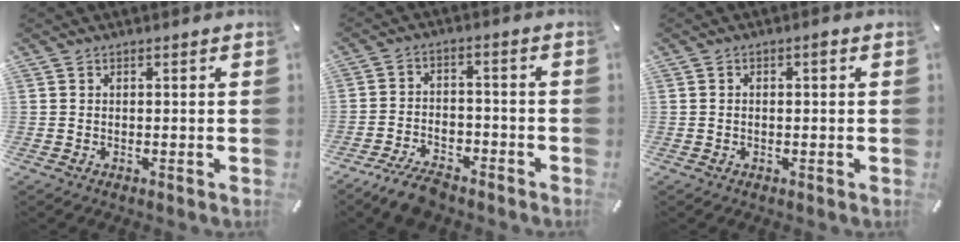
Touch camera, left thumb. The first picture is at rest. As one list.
[{"total": 7.8, "force": [-6.2, 3.5, 3.2], "torque": [-0.051, 0.037, -0.114]}, {"total": 1.7, "force": [-0.3, 0.8, 1.5], "torque": [-0.028, 0.005, -0.007]}]